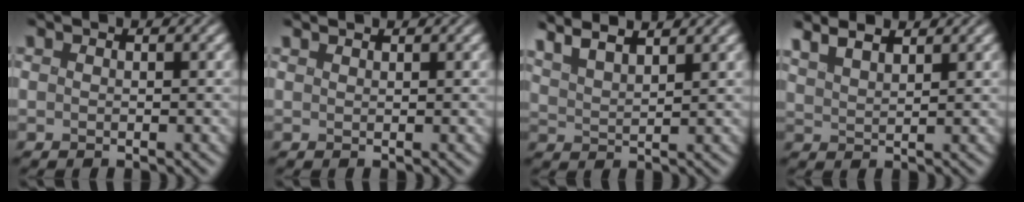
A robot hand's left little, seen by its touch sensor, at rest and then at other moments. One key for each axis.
{"total": 0.6, "fx": 0.5, "fy": 0.1, "fz": 0.1, "tx": -0.002, "ty": 0.004, "tz": 0.006}
{"total": 5.7, "fx": 4.3, "fy": 1.5, "fz": 3.4, "tx": -0.076, "ty": 0.026, "tz": 0.054}
{"total": 3.6, "fx": 2.7, "fy": 1.0, "fz": 2.1, "tx": -0.041, "ty": 0.015, "tz": 0.038}